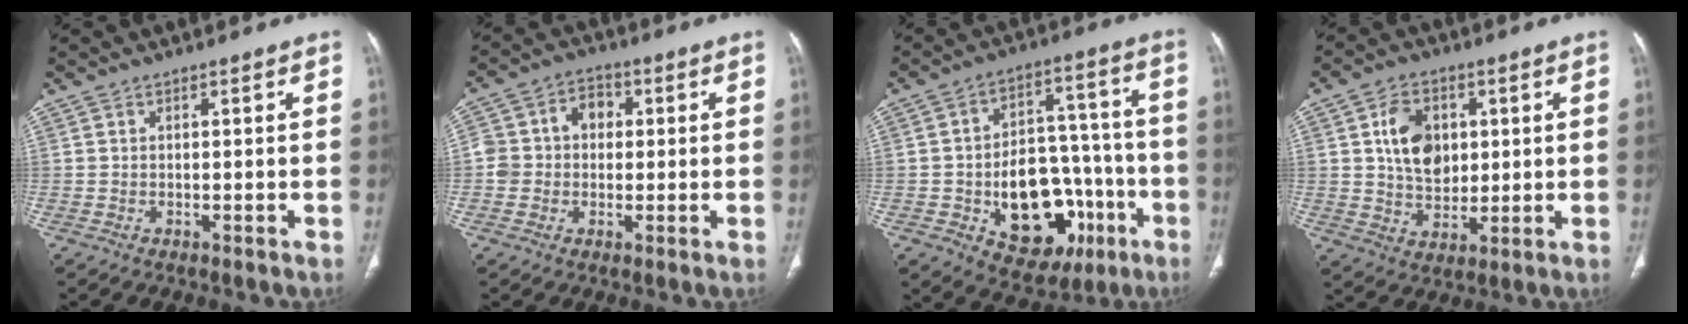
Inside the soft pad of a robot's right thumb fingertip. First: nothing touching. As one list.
[{"total": 8.1, "force": [0.4, 7.0, 4.2], "torque": [-0.051, 0.030, -0.001]}, {"total": 20.9, "force": [-6.7, 13.7, 14.3], "torque": [-0.164, 0.049, -0.078]}, {"total": 10.4, "force": [2.3, 7.6, 6.7], "torque": [-0.084, -0.009, 0.044]}]